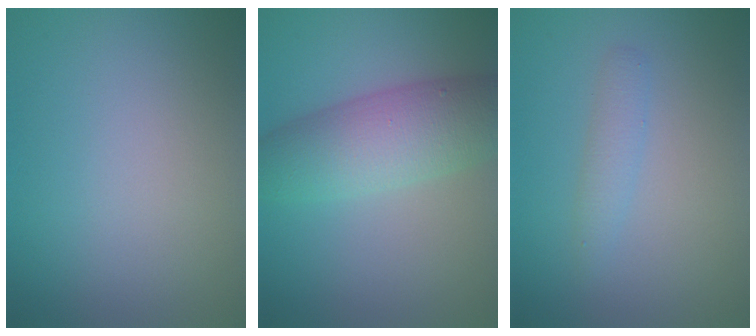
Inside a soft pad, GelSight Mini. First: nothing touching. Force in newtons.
{"total": 6.8, "press": 6.8, "slide": 0.2}
{"total": 1.4, "press": 1.4, "slide": 0.1}